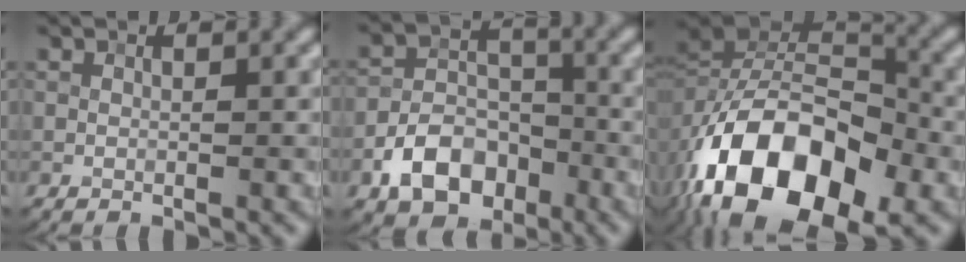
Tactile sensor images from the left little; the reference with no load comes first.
{"total": 6.2, "force": [-3.5, 3.9, 3.2], "torque": [-0.050, -0.002, -0.065]}
{"total": 15.9, "force": [-7.5, 9.1, 10.7], "torque": [-0.185, 0.011, -0.147]}